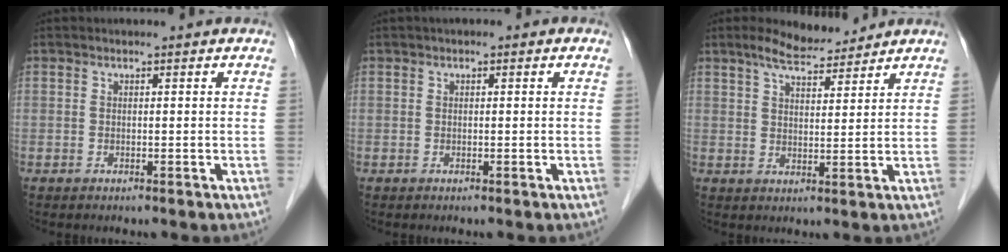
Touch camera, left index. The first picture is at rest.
{"total": 0.7, "force": [0.2, 0.5, 0.5], "torque": [-0.008, 0.011, 0.000]}
{"total": 6.1, "force": [5.4, 1.2, 2.6], "torque": [-0.058, 0.018, 0.097]}